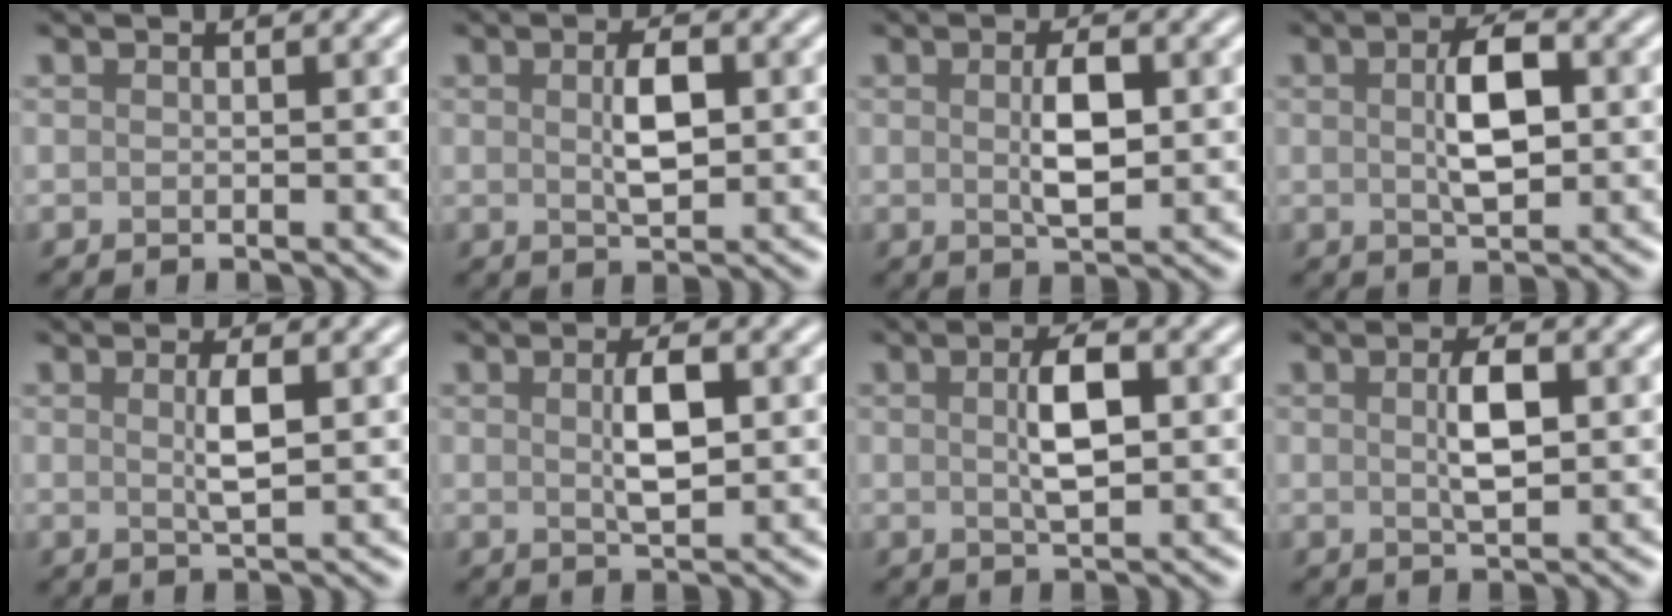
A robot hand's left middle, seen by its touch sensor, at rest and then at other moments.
{"total": 3.1, "force": [0.4, 1.3, 2.8], "torque": [-0.057, 0.000, 0.009]}
{"total": 3.4, "force": [0.2, 1.3, 3.1], "torque": [-0.063, -0.001, 0.006]}
{"total": 4.5, "force": [0.4, 2.0, 4.0], "torque": [-0.080, 0.004, 0.007]}
{"total": 2.3, "force": [0.4, 0.4, 2.2], "torque": [-0.042, 0.001, 0.008]}
{"total": 3.2, "force": [0.4, 1.1, 3.0], "torque": [-0.061, -0.001, 0.009]}
{"total": 3.7, "force": [0.4, 1.3, 3.4], "torque": [-0.070, 0.003, 0.007]}
{"total": 3.1, "force": [0.4, 1.0, 2.9], "torque": [-0.060, 0.001, 0.008]}